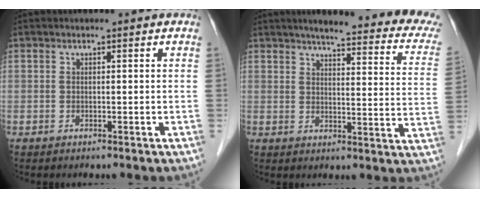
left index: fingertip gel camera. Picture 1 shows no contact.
{"total": 20.8, "force": [17.7, 2.5, 10.5], "torque": [-0.116, -0.032, 0.191]}